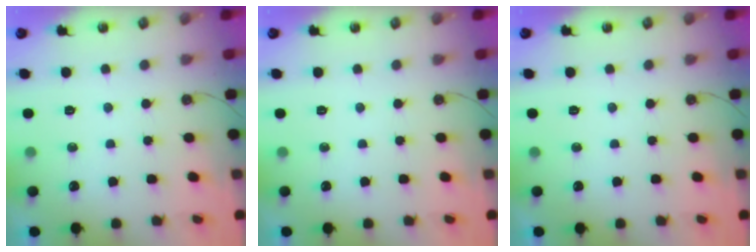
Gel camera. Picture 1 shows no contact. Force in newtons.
{"total": 0.0}
{"total": 0.0}